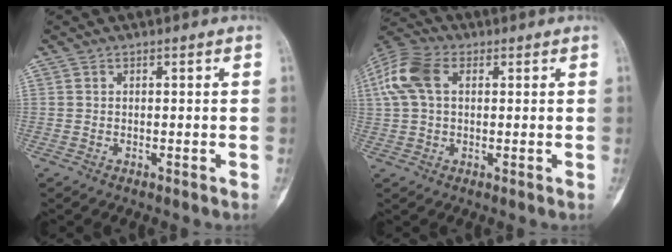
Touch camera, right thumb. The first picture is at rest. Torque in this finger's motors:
{"motor_torque": [-0.63, 1.36, 1.07, 0.17, 0.10]}